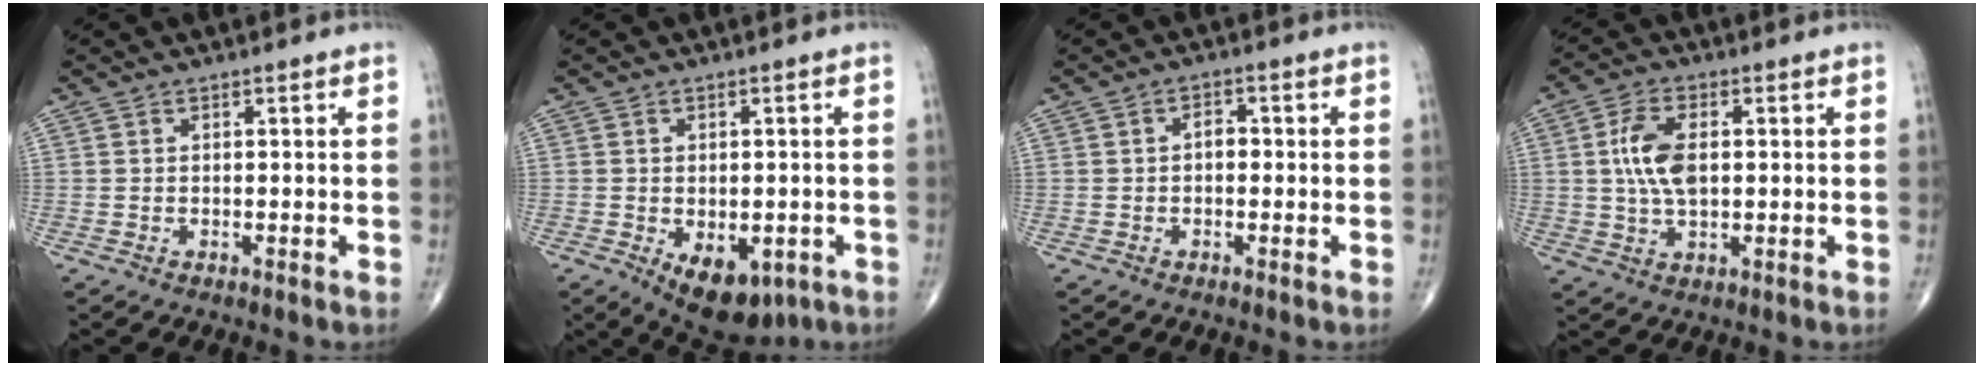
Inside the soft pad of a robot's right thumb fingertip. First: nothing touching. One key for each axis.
{"total": 10.1, "fx": -4.0, "fy": 5.8, "fz": 7.3, "tx": -0.091, "ty": -0.001, "tz": -0.045}
{"total": 2.1, "fx": -0.3, "fy": 1.5, "fz": 1.5, "tx": -0.010, "ty": 0.009, "tz": -0.010}
{"total": 8.2, "fx": 0.9, "fy": 4.4, "fz": 6.9, "tx": -0.135, "ty": 0.002, "tz": 0.015}